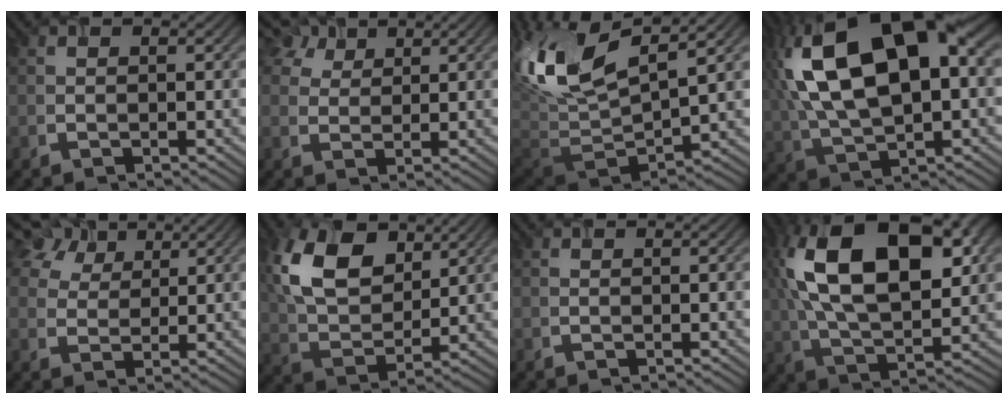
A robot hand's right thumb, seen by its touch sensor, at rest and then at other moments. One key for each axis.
{"total": 4.8, "fx": 3.4, "fy": 2.8, "fz": 1.9, "tx": -0.048, "ty": 0.017, "tz": 0.067}
{"total": 13.9, "fx": 4.9, "fy": 6.6, "fz": 11.2, "tx": -0.261, "ty": 0.019, "tz": 0.087}
{"total": 19.0, "fx": 4.5, "fy": 10.3, "fz": 15.4, "tx": -0.306, "ty": 0.010, "tz": 0.086}
{"total": 8.0, "fx": 5.6, "fy": 4.3, "fz": 3.6, "tx": -0.095, "ty": 0.024, "tz": 0.106}
{"total": 12.1, "fx": 5.0, "fy": 7.5, "fz": 8.1, "tx": -0.190, "ty": 0.023, "tz": 0.100}
{"total": 0.0}
{"total": 19.8, "fx": 5.6, "fy": 10.6, "fz": 15.7, "tx": -0.304, "ty": 0.024, "tz": 0.090}